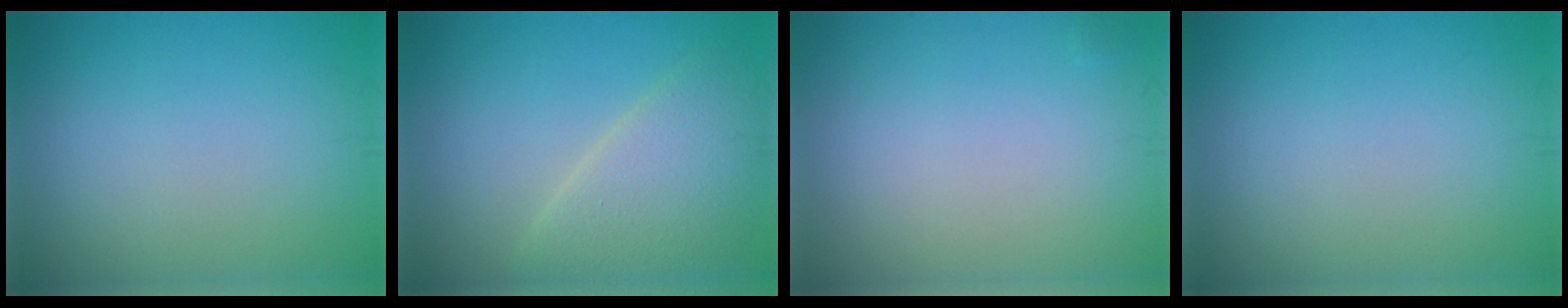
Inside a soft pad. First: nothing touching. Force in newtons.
{"total": 5.4, "press": 5.4, "slide": 0.2}
{"total": 0.0}
{"total": 0.0}